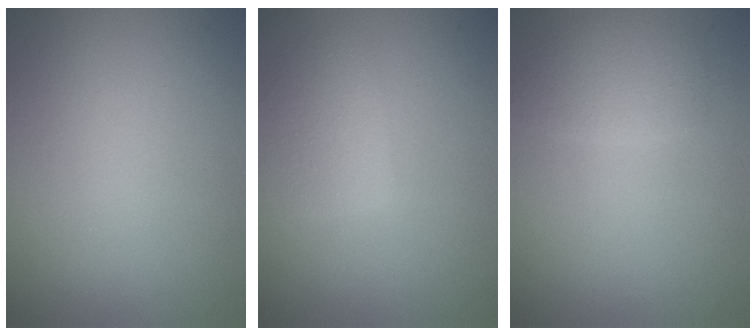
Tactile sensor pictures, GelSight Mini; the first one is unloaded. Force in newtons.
{"total": 2.5, "press": 2.5, "slide": 0.0}
{"total": 2.3, "press": 2.2, "slide": 0.1}